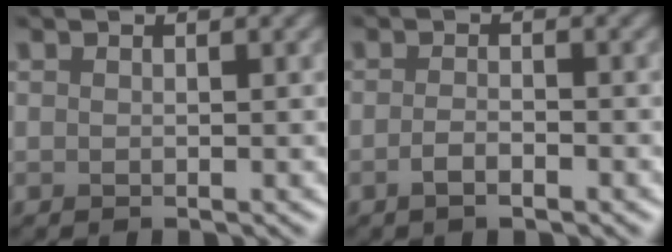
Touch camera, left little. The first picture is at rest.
{"total": 1.4, "force": [-1.0, 0.3, 0.9], "torque": [-0.018, 0.002, -0.024]}